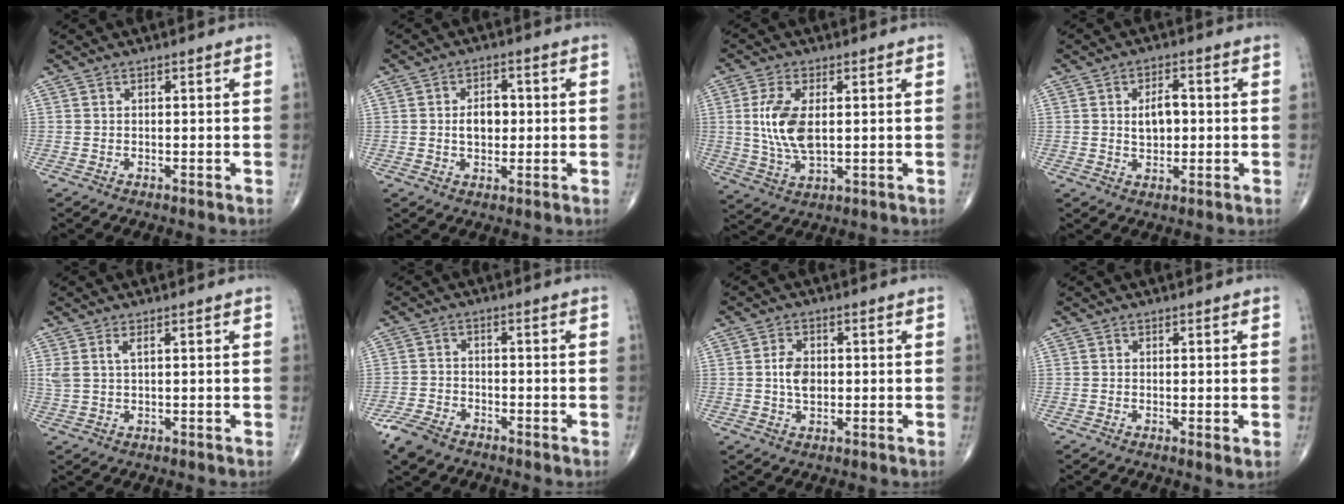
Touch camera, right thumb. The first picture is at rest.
{"total": 5.2, "force": [0.1, 3.5, 3.9], "torque": [-0.049, 0.007, 0.000]}
{"total": 9.8, "force": [1.1, 4.8, 8.4], "torque": [-0.178, -0.010, 0.027]}
{"total": 5.3, "force": [0.4, 3.2, 4.2], "torque": [-0.060, 0.006, 0.007]}
{"total": 2.6, "force": [1.1, 0.8, 2.2], "torque": [-0.059, 0.007, 0.030]}
{"total": 5.6, "force": [-4.1, 2.8, 2.5], "torque": [-0.056, 0.008, -0.080]}
{"total": 4.5, "force": [0.1, 2.9, 3.4], "torque": [-0.057, 0.003, -0.001]}
{"total": 1.4, "force": [-0.2, 0.2, 1.4], "torque": [-0.026, -0.006, -0.003]}